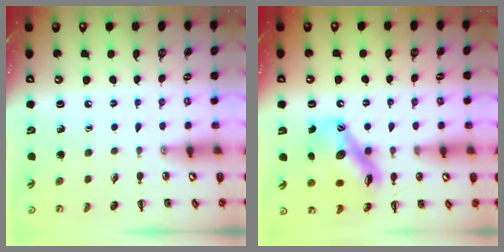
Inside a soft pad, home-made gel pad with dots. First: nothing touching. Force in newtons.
{"total": 13.5, "press": 12.9, "slide": 3.8}